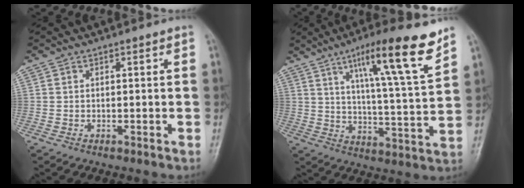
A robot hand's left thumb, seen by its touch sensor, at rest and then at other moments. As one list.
[{"total": 16.6, "force": [10.0, 1.8, 13.1], "torque": [-0.195, -0.048, 0.158]}]